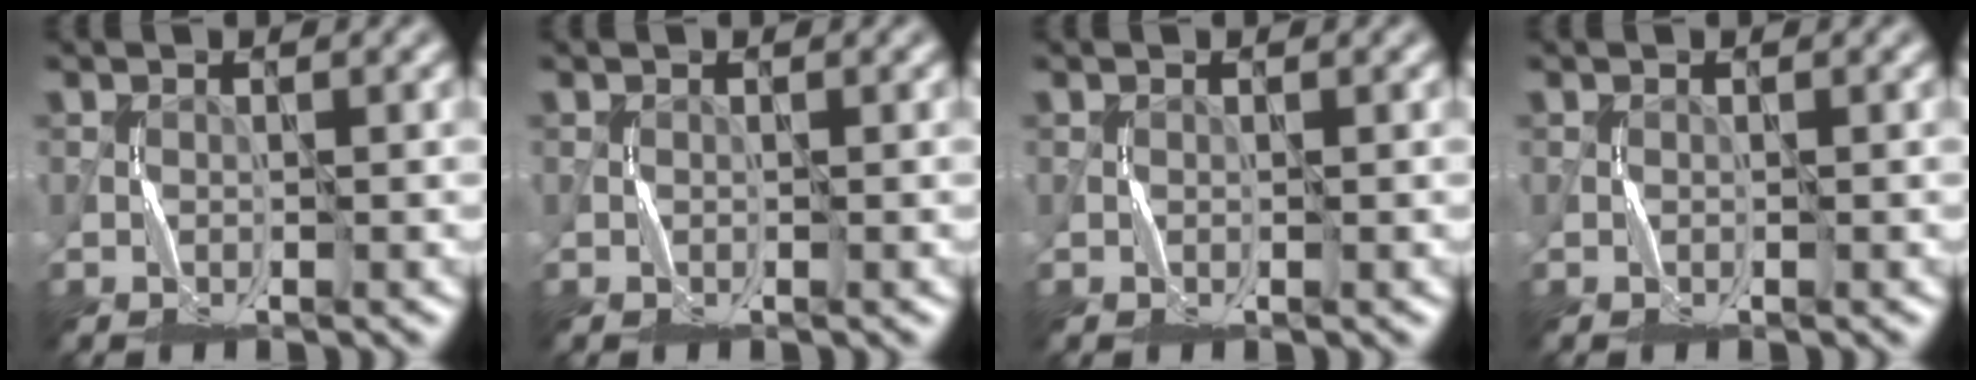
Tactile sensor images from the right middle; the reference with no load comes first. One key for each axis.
{"total": 0.0}
{"total": 0.0}
{"total": 0.0}